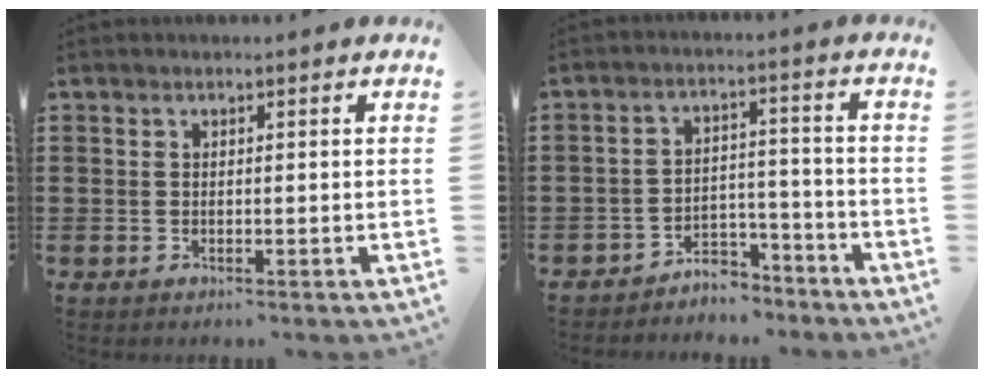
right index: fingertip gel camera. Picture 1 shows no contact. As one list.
[{"total": 4.3, "force": [-4.0, 1.4, 0.6], "torque": [-0.013, 0.012, -0.082]}]